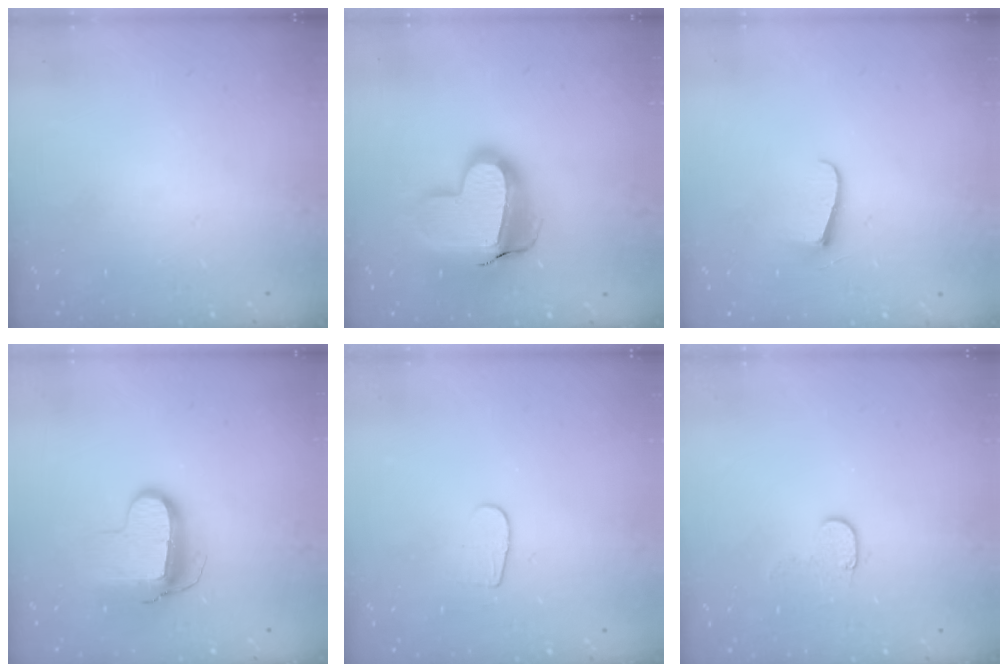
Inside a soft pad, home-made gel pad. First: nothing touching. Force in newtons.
{"total": 19.2, "press": 19.2, "slide": 1.5}
{"total": 5.9, "press": 5.9, "slide": 0.6}
{"total": 11.1, "press": 11.1, "slide": 0.8}
{"total": 4.3, "press": 4.2, "slide": 0.3}
{"total": 5.5, "press": 5.5, "slide": 0.5}